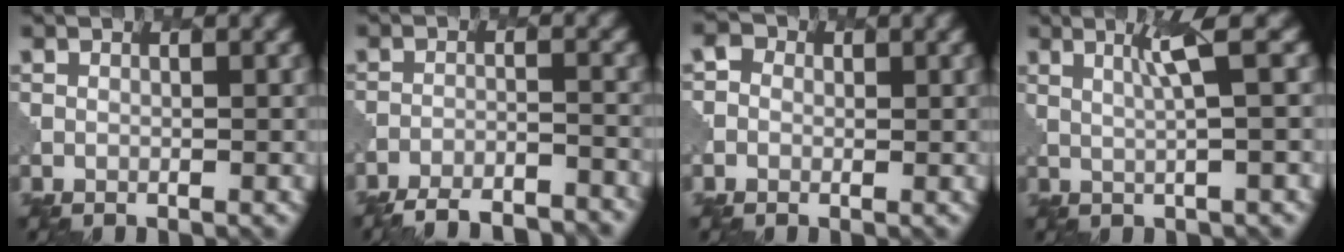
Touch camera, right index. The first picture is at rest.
{"total": 8.6, "force": [-8.1, 1.8, 2.2], "torque": [-0.031, -0.009, -0.110]}
{"total": 1.6, "force": [0.0, 1.5, 0.4], "torque": [0.005, 0.009, -0.004]}
{"total": 3.1, "force": [1.4, 0.2, 2.8], "torque": [-0.051, 0.007, 0.030]}